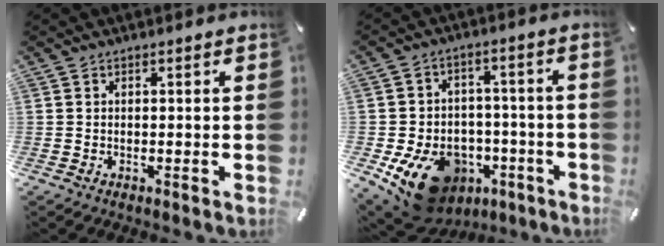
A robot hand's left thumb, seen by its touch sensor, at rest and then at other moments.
{"total": 15.8, "force": [-7.8, 11.0, 8.2], "torque": [-0.142, 0.048, -0.118]}